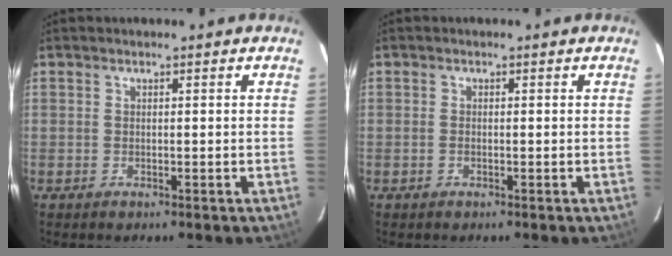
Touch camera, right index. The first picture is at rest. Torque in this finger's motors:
{"motor_torque": [-0.12, -0.09, 0.00, 0.00]}